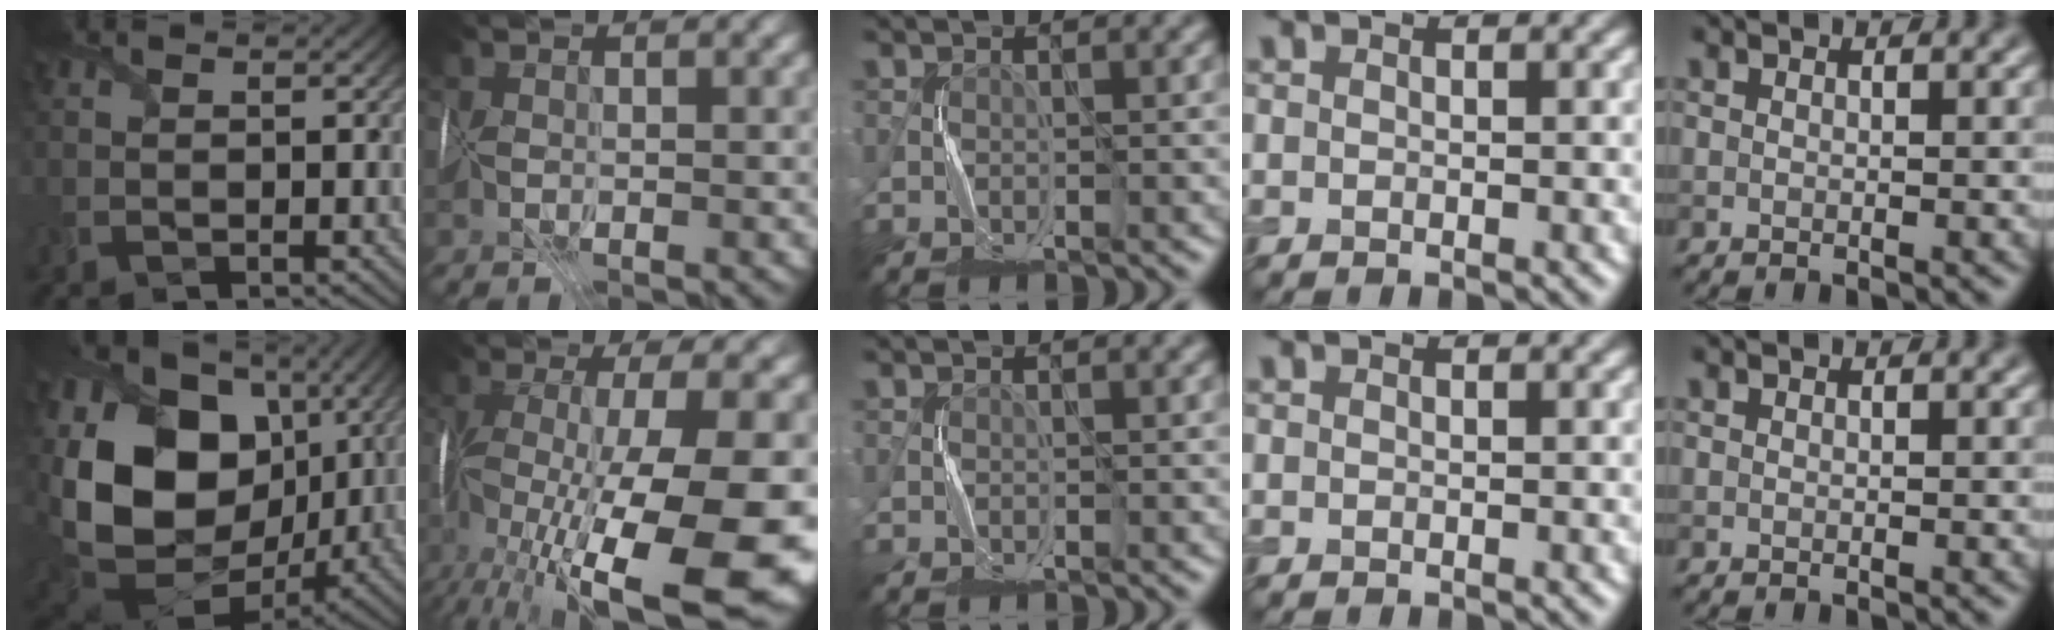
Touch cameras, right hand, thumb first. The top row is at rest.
{"thumb": {"total": 20.7, "force": [3.1, 15.7, 13.1], "torque": [-0.329, -0.015, 0.083]}, "index": {"total": 15.9, "force": [-5.9, 5.0, 13.9], "torque": [-0.242, -0.011, -0.088]}}